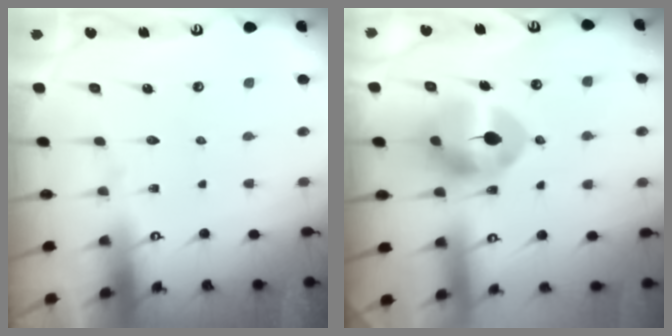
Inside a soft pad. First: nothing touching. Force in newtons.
{"total": 9.7, "press": 9.7, "slide": 1.2}